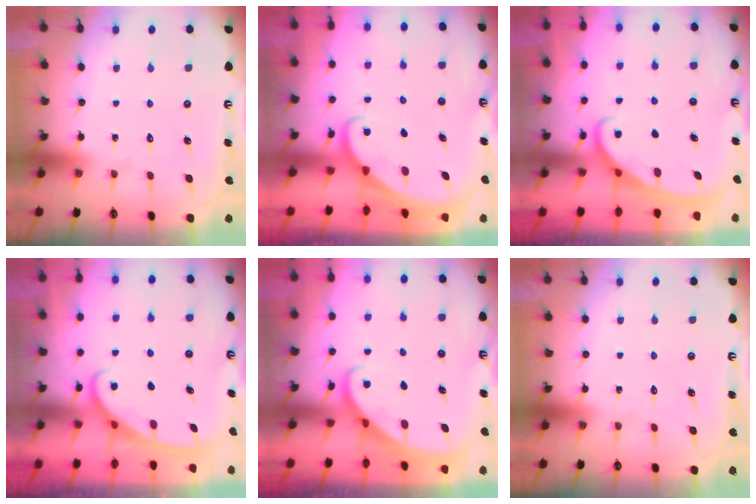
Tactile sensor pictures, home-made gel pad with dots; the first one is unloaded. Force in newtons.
{"total": 1.8, "press": 1.8, "slide": 0.0}
{"total": 2.8, "press": 2.7, "slide": 0.4}
{"total": 2.9, "press": 2.9, "slide": 0.4}
{"total": 2.8, "press": 2.8, "slide": 0.3}
{"total": 0.0}